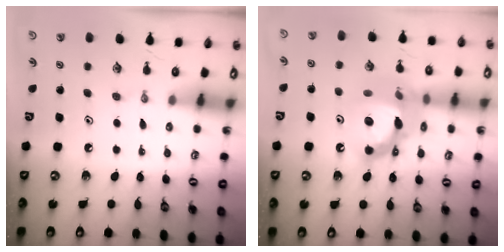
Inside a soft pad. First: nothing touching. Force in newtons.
{"total": 16.4, "press": 16.3, "slide": 1.6}